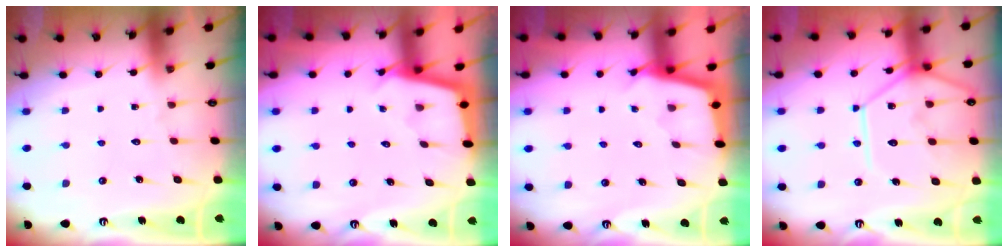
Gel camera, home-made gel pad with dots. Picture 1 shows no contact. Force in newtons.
{"total": 2.5, "press": 2.5, "slide": 0.2}
{"total": 2.3, "press": 2.3, "slide": 0.2}
{"total": 15.7, "press": 15.6, "slide": 1.9}